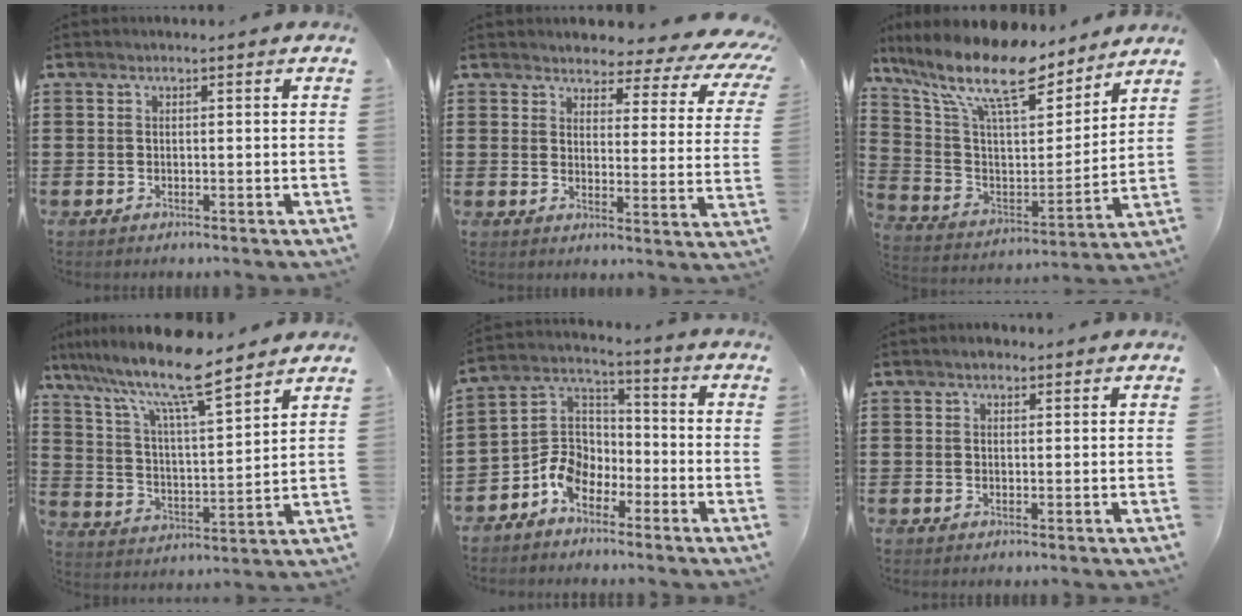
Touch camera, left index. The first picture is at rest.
{"total": 3.9, "force": [3.5, 1.1, 1.3], "torque": [-0.031, -0.029, 0.052]}
{"total": 15.9, "force": [11.7, 4.4, 9.8], "torque": [-0.217, -0.071, 0.199]}
{"total": 12.1, "force": [9.7, 1.5, 7.1], "torque": [-0.157, -0.048, 0.163]}
{"total": 7.8, "force": [-4.8, 5.2, 3.2], "torque": [-0.091, 0.016, -0.101]}
{"total": 1.3, "force": [1.0, 0.7, 0.4], "torque": [-0.002, 0.002, 0.017]}